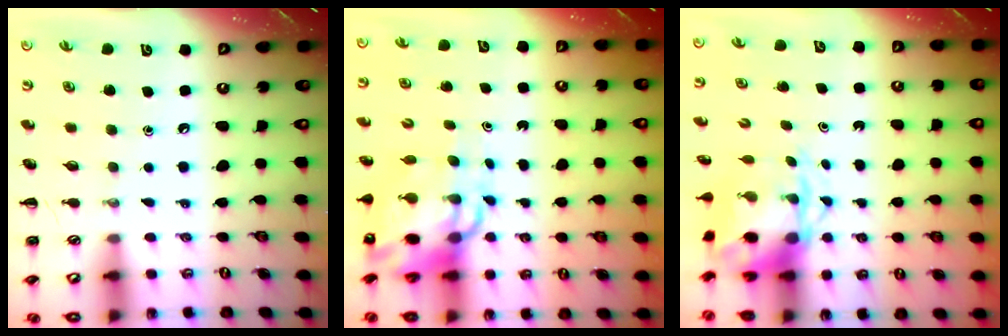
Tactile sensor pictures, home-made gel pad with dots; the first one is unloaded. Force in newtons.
{"total": 11.5, "press": 11.1, "slide": 3.0}
{"total": 5.4, "press": 5.4, "slide": 0.7}